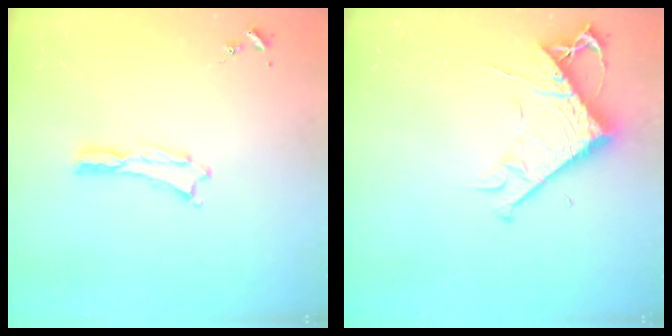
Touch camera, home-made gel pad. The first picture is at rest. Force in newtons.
{"total": 7.8, "press": 7.8, "slide": 0.8}